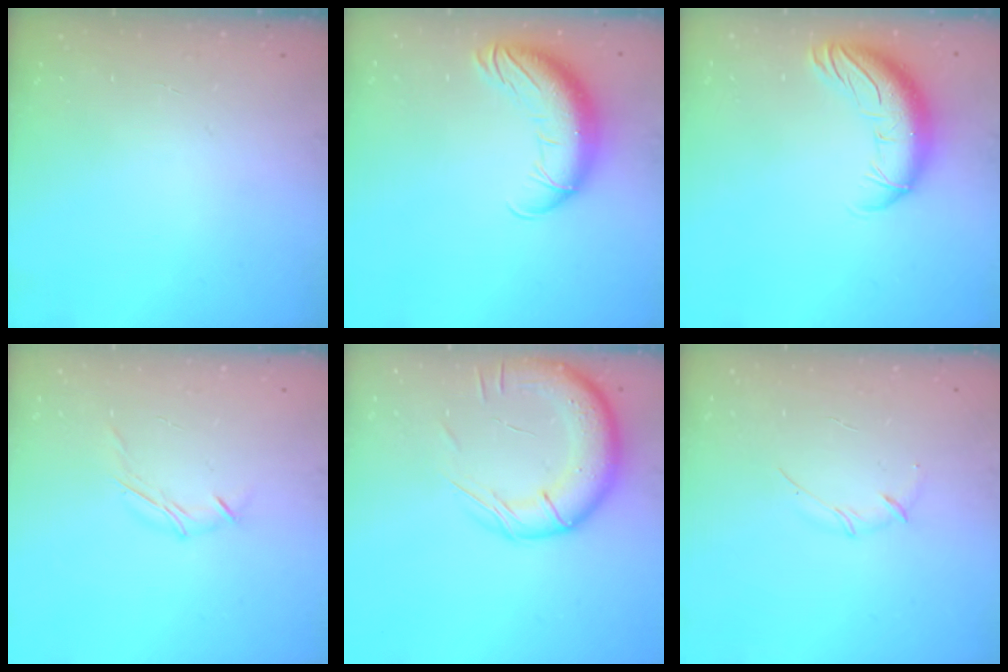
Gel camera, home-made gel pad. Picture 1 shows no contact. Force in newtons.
{"total": 14.8, "press": 14.3, "slide": 3.6}
{"total": 12.4, "press": 12.0, "slide": 2.9}
{"total": 5.7, "press": 5.6, "slide": 0.7}
{"total": 15.7, "press": 15.3, "slide": 3.2}
{"total": 3.0, "press": 2.9, "slide": 0.8}